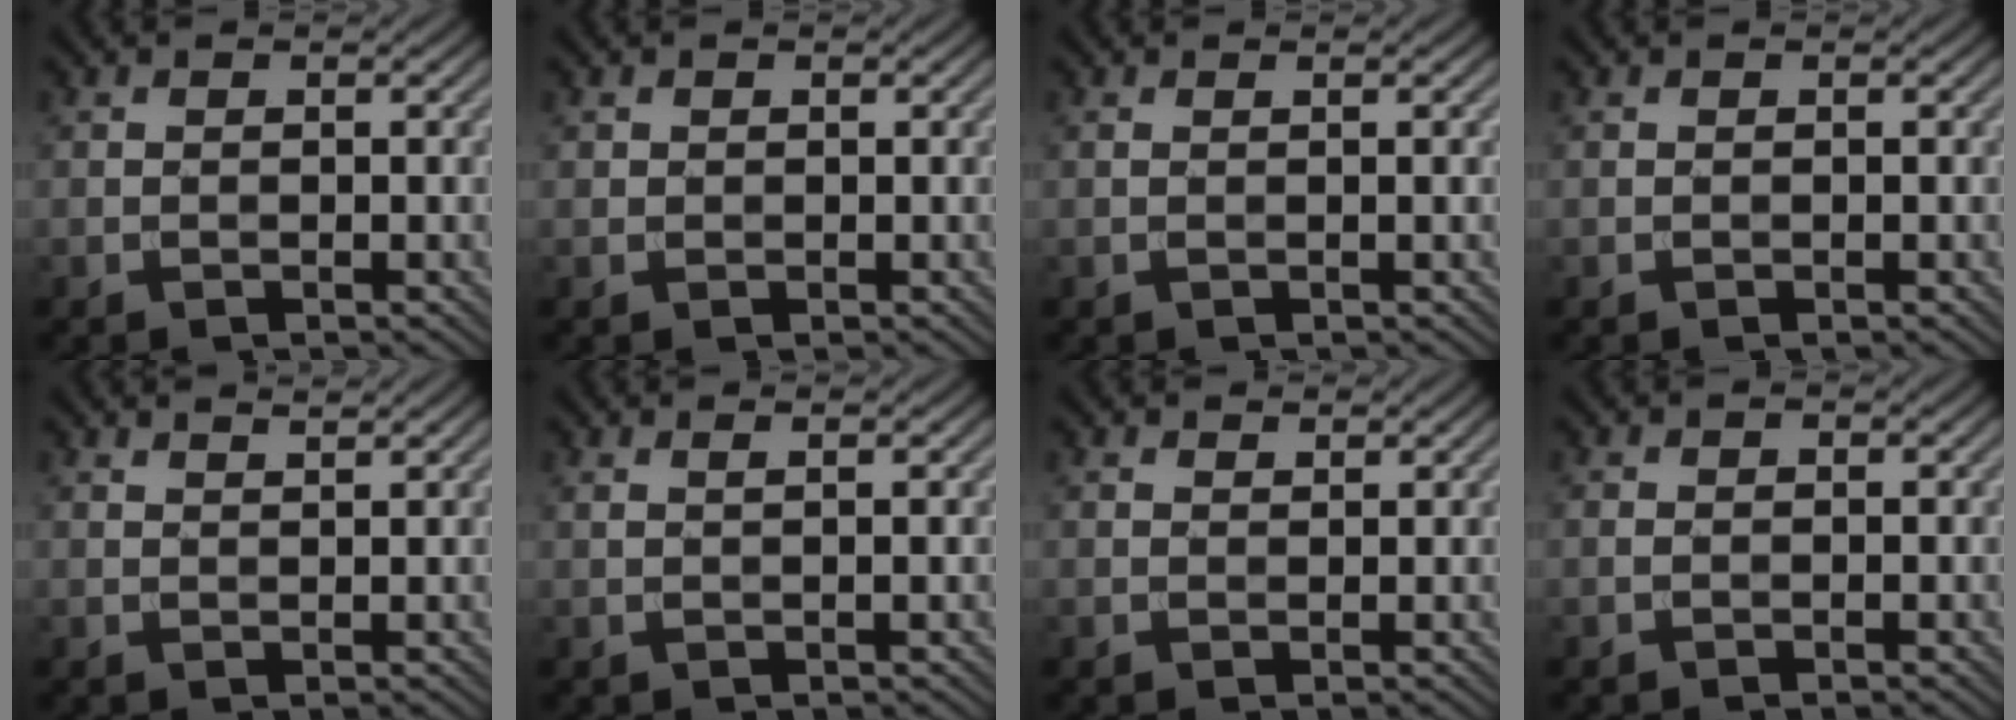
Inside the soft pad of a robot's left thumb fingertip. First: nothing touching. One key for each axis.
{"total": 0.5, "fx": 0.3, "fy": 0.4, "fz": 0.0, "tx": 0.001, "ty": -0.003, "tz": 0.008}
{"total": 1.1, "fx": 0.3, "fy": 0.0, "fz": 1.1, "tx": -0.019, "ty": 0.006, "tz": 0.000}
{"total": 0.0}
{"total": 1.3, "fx": 1.2, "fy": 0.0, "fz": 0.5, "tx": -0.017, "ty": 0.000, "tz": 0.022}
{"total": 1.6, "fx": 0.8, "fy": 0.2, "fz": 1.4, "tx": -0.022, "ty": 0.004, "tz": 0.005}
{"total": 0.9, "fx": 0.8, "fy": 0.3, "fz": 0.2, "tx": -0.007, "ty": -0.001, "tz": 0.017}
{"total": 0.6, "fx": -0.1, "fy": 0.3, "fz": 0.5, "tx": -0.011, "ty": 0.003, "tz": -0.004}